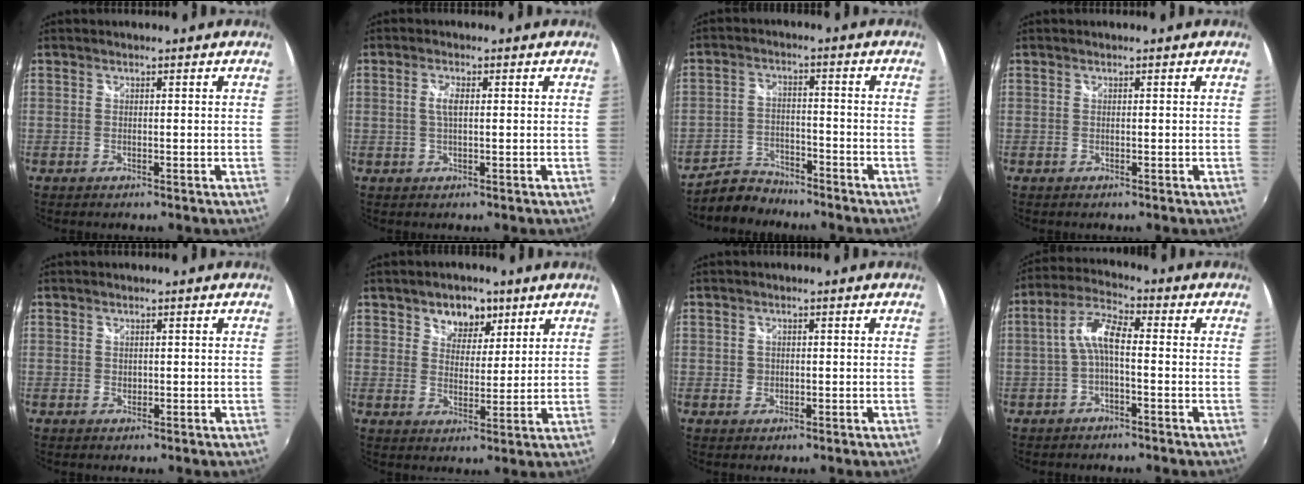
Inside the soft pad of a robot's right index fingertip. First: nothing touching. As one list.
[{"total": 2.3, "force": [0.3, 0.8, 2.2], "torque": [-0.043, 0.001, 0.003]}, {"total": 6.3, "force": [-5.8, 2.4, 0.7], "torque": [-0.030, 0.011, -0.102]}, {"total": 0.0}, {"total": 0.7, "force": [0.1, 0.6, 0.2], "torque": [0.000, 0.000, 0.003]}, {"total": 6.5, "force": [3.8, 4.5, 2.7], "torque": [-0.035, 0.008, 0.061]}, {"total": 1.7, "force": [-0.2, 1.6, 0.6], "torque": [-0.007, 0.000, -0.005]}, {"total": 6.1, "force": [-1.1, 1.9, 5.6], "torque": [-0.124, 0.019, -0.025]}]